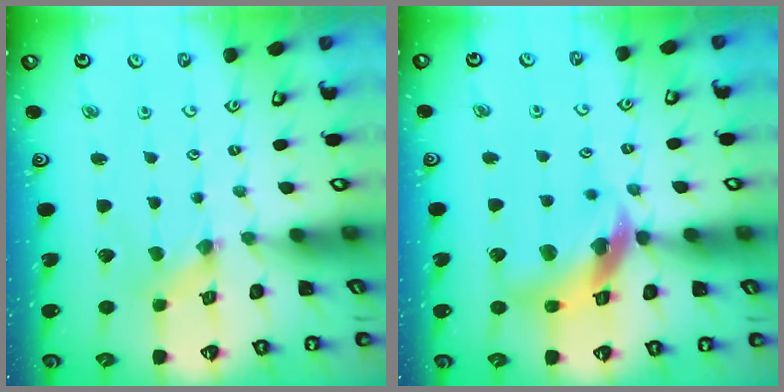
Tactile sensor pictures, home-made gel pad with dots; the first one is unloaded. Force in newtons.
{"total": 13.9, "press": 13.8, "slide": 1.8}